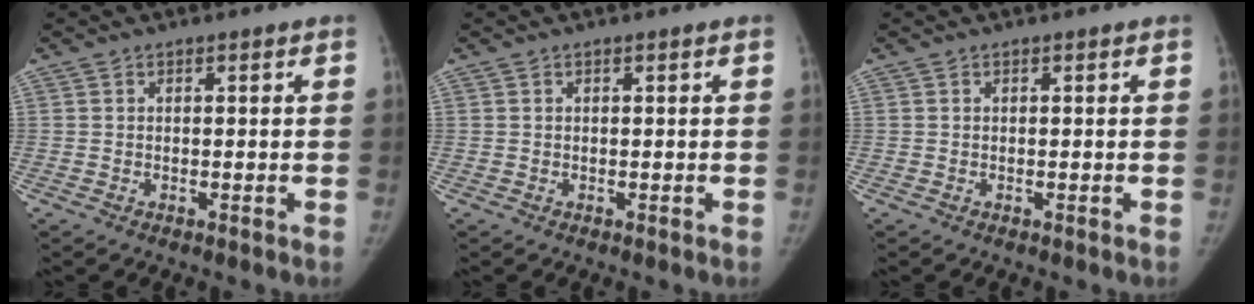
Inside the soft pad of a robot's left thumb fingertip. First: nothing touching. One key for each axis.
{"total": 0.0}
{"total": 0.0}